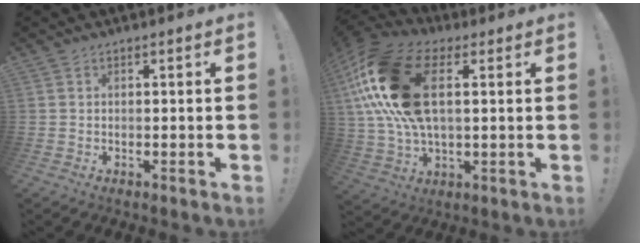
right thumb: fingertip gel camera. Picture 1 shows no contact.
{"total": 22.0, "force": [5.4, 12.7, 17.2], "torque": [-0.343, -0.007, 0.099]}